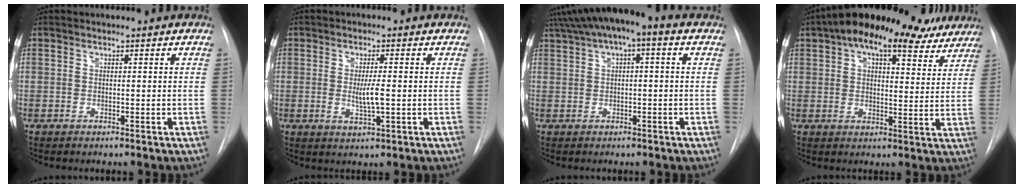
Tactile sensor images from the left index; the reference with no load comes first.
{"total": 3.8, "force": [-0.3, 0.5, 3.7], "torque": [-0.070, -0.007, -0.003]}
{"total": 8.8, "force": [4.5, 1.9, 7.3], "torque": [-0.123, 0.050, 0.065]}
{"total": 20.9, "force": [15.5, 7.9, 11.5], "torque": [-0.186, 0.043, 0.203]}